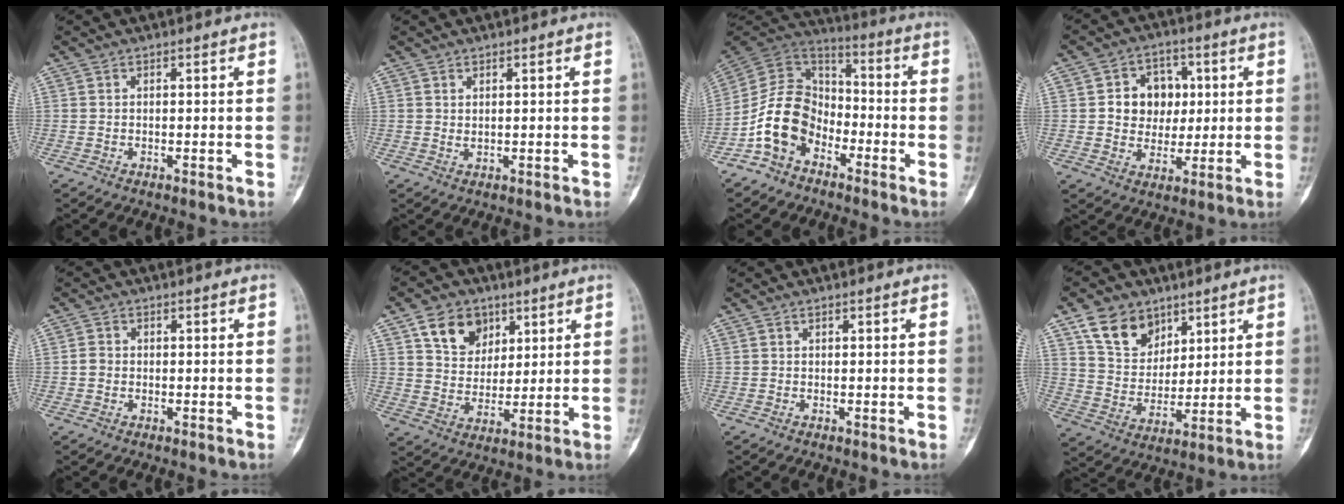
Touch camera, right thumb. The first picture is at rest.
{"total": 0.9, "force": [0.4, 0.4, 0.6], "torque": [-0.009, -0.004, 0.009]}
{"total": 13.3, "force": [-6.0, 9.6, 6.9], "torque": [-0.110, 0.068, -0.130]}
{"total": 9.7, "force": [1.5, 8.2, 5.0], "torque": [-0.023, 0.002, 0.024]}
{"total": 1.6, "force": [-0.3, 1.4, 0.7], "torque": [-0.002, 0.005, -0.006]}
{"total": 9.9, "force": [4.9, 7.4, 4.3], "torque": [-0.043, -0.023, 0.090]}
{"total": 0.0}
{"total": 11.3, "force": [6.8, 7.9, 4.4], "torque": [-0.050, -0.036, 0.130]}